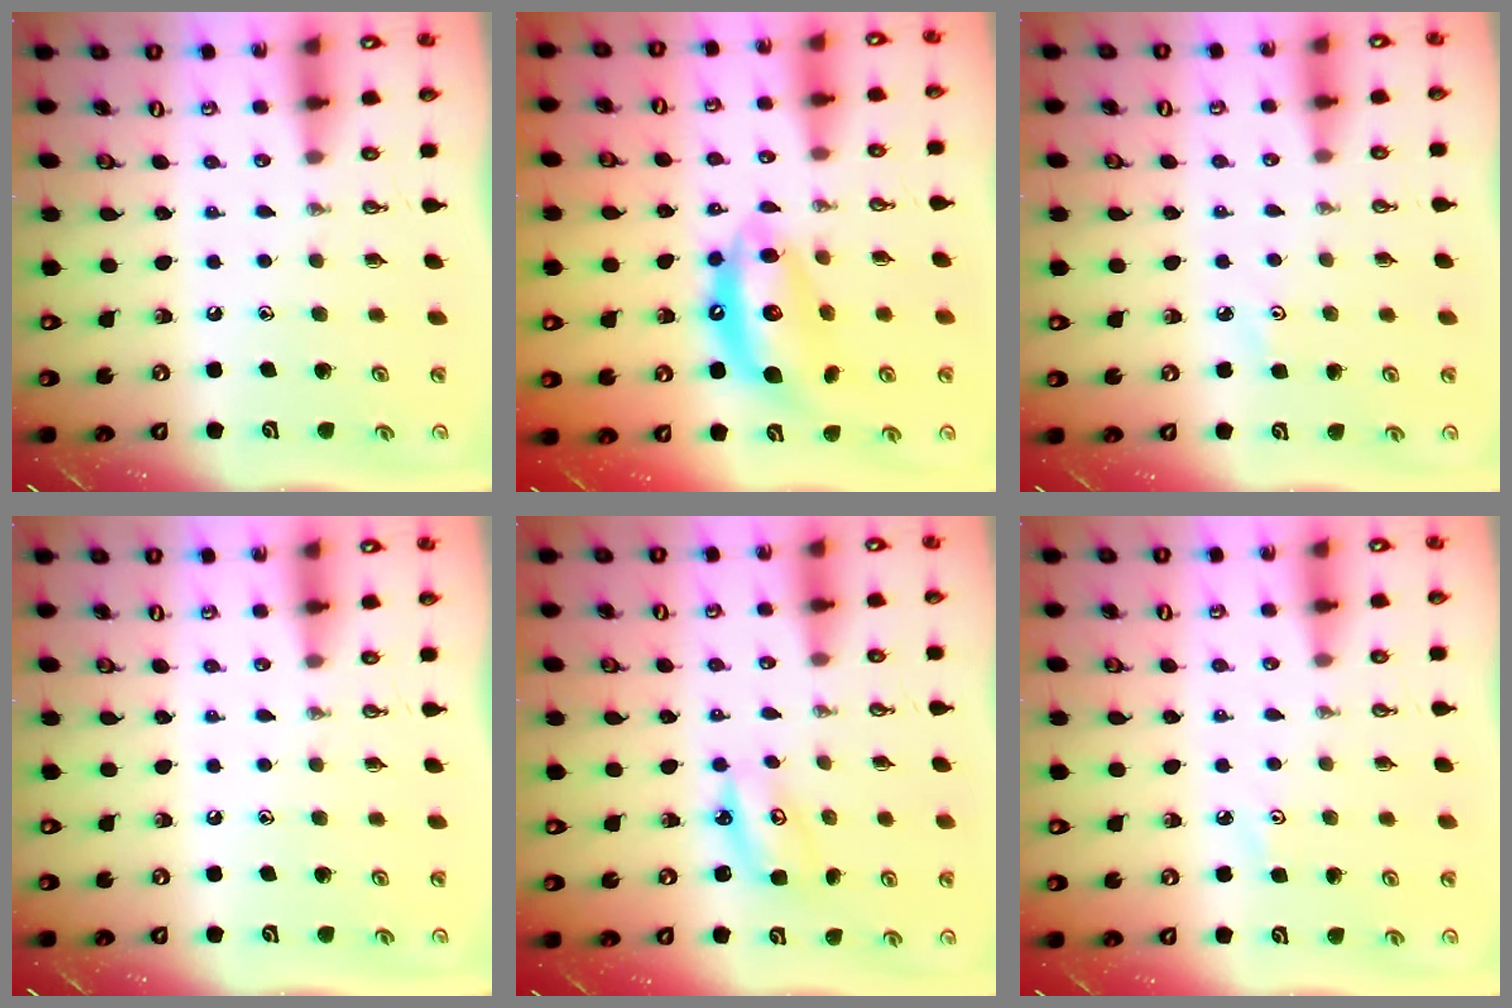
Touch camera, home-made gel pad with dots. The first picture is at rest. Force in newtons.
{"total": 13.4, "press": 13.3, "slide": 1.5}
{"total": 2.8, "press": 2.8, "slide": 0.4}
{"total": 0.0}
{"total": 3.9, "press": 3.9, "slide": 0.2}
{"total": 2.6, "press": 2.6, "slide": 0.5}